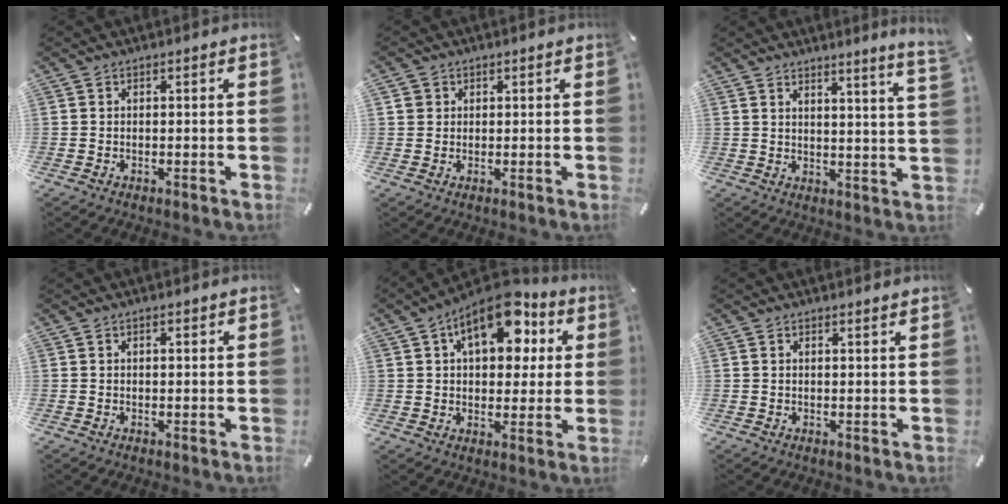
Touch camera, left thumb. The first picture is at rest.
{"total": 2.1, "force": [0.6, 1.9, 0.4], "torque": [-0.002, 0.001, 0.009]}
{"total": 4.8, "force": [4.0, -0.7, 2.5], "torque": [-0.046, -0.032, 0.065]}
{"total": 1.2, "force": [0.5, 0.5, 0.9], "torque": [-0.019, 0.004, 0.008]}
{"total": 15.1, "force": [6.8, 8.9, 10.2], "torque": [-0.140, -0.022, 0.114]}
{"total": 1.0, "force": [1.0, -0.1, 0.3], "torque": [-0.005, -0.003, 0.018]}